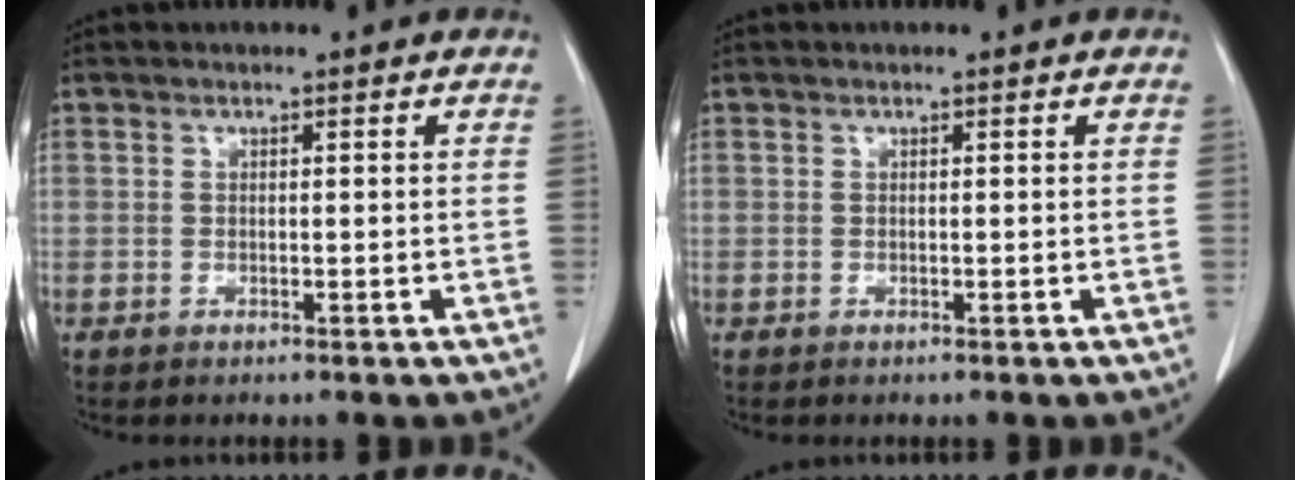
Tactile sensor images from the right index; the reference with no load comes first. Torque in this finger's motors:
{"motor_torque": [0.00, 0.00, 0.03, 0.00]}